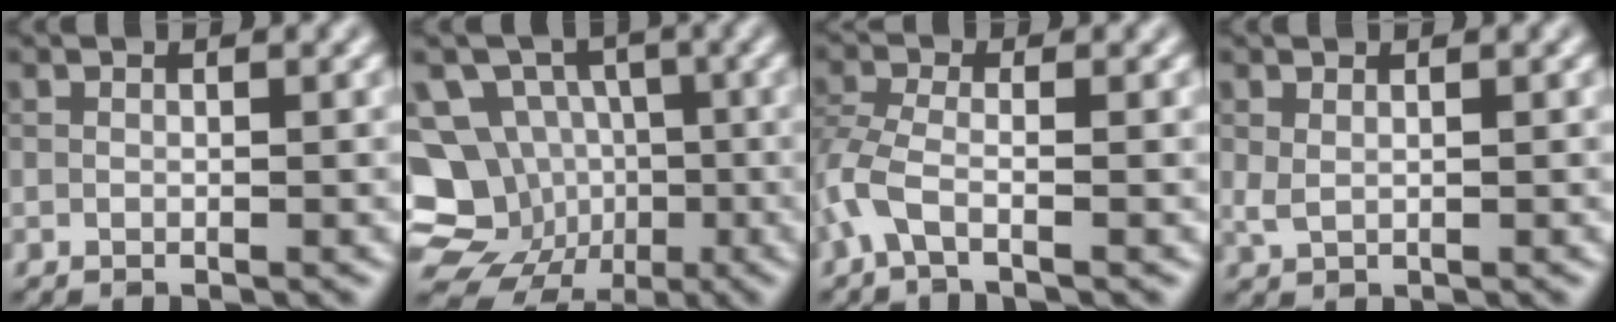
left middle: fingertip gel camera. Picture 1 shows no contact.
{"total": 12.8, "force": [-3.0, 11.6, 4.3], "torque": [-0.095, -0.008, -0.059]}
{"total": 3.0, "force": [-1.6, 0.9, 2.4], "torque": [-0.062, -0.002, -0.047]}
{"total": 0.9, "force": [0.3, 0.6, 0.7], "torque": [-0.020, -0.001, 0.009]}